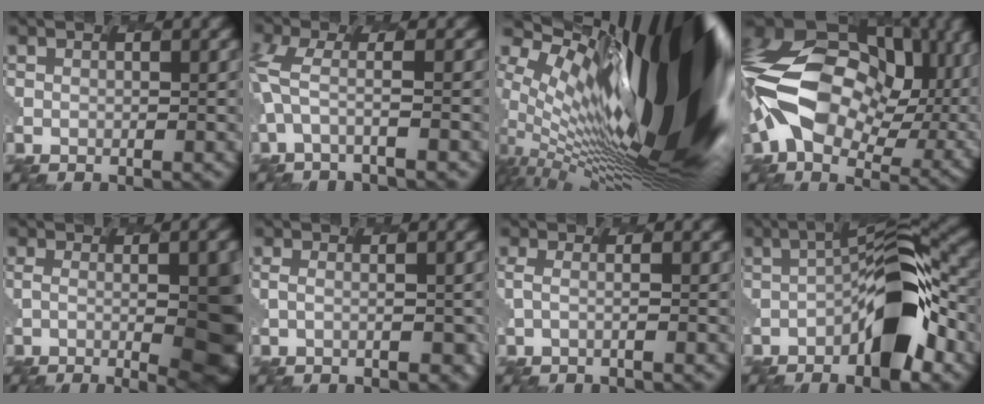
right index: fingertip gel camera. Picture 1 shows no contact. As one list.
[{"total": 1.6, "force": [-0.5, 0.2, 1.5], "torque": [-0.056, 0.016, -0.028]}, {"total": 17.7, "force": [2.5, 6.2, 16.4], "torque": [-0.271, 0.012, 0.016]}, {"total": 16.1, "force": [2.1, 12.4, 10.0], "torque": [-0.210, 0.005, 0.047]}, {"total": 9.7, "force": [-2.1, 3.6, 8.8], "torque": [-0.101, 0.003, -0.029]}, {"total": 1.1, "force": [-0.7, 0.3, 0.8], "torque": [-0.016, 0.006, -0.010]}, {"total": 0.0}, {"total": 8.2, "force": [-4.1, 2.9, 6.6], "torque": [-0.107, 0.029, -0.086]}]